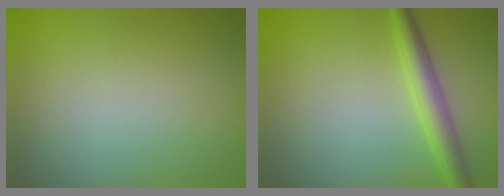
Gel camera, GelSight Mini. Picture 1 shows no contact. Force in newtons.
{"total": 2.9, "press": 2.9, "slide": 0.0}